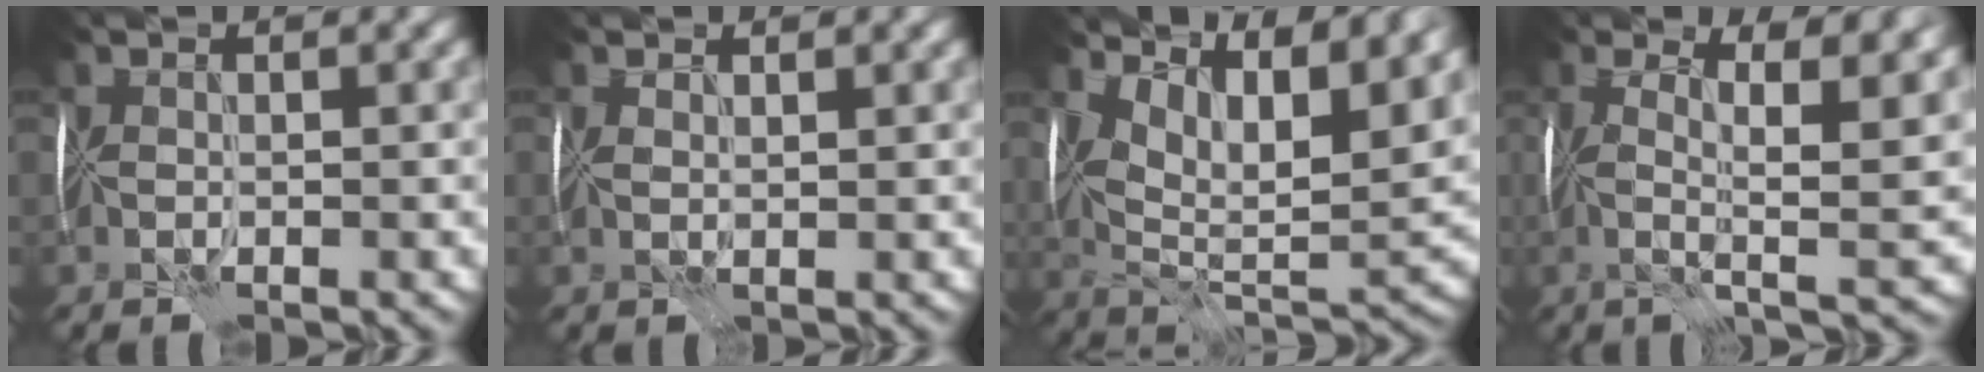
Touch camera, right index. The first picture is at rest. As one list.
[{"total": 1.0, "force": [0.9, 0.3, 0.3], "torque": [-0.008, 0.004, 0.017]}, {"total": 13.3, "force": [6.9, 5.8, 9.8], "torque": [-0.131, 0.014, 0.115]}, {"total": 10.2, "force": [2.2, 2.7, 9.6], "torque": [-0.128, 0.005, 0.031]}]